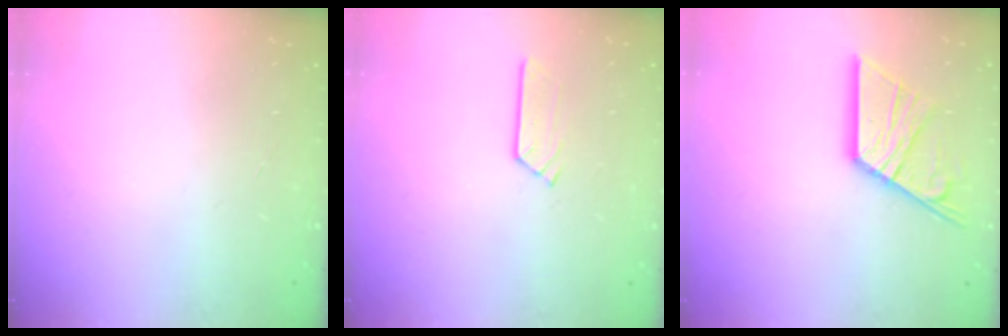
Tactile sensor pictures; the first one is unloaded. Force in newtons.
{"total": 3.3, "press": 3.3, "slide": 0.4}
{"total": 13.8, "press": 13.8, "slide": 1.0}